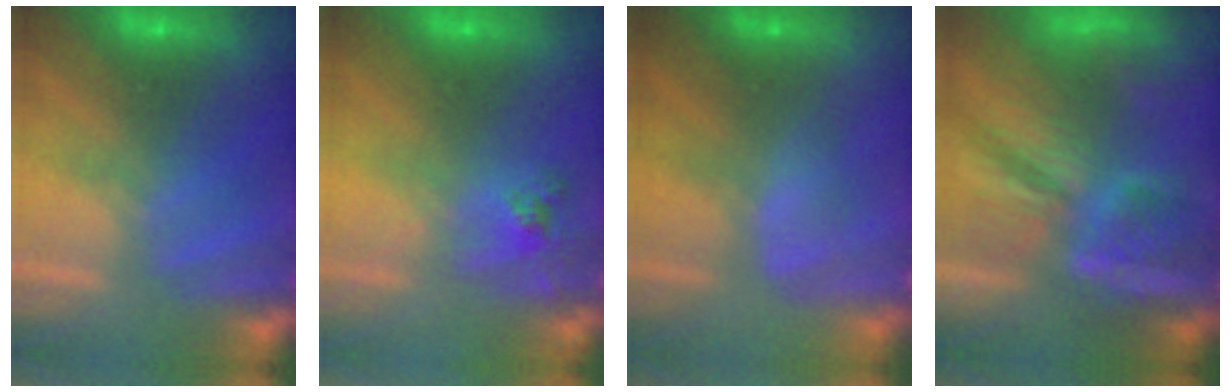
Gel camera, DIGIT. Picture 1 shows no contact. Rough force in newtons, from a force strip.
{"total": 2.6}
{"total": 2.6}
{"total": 8.5}